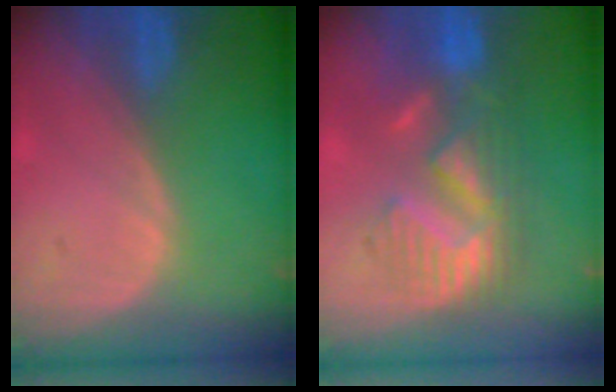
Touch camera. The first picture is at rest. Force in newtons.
{"total": 8.7, "press": 8.7, "slide": 0.6}